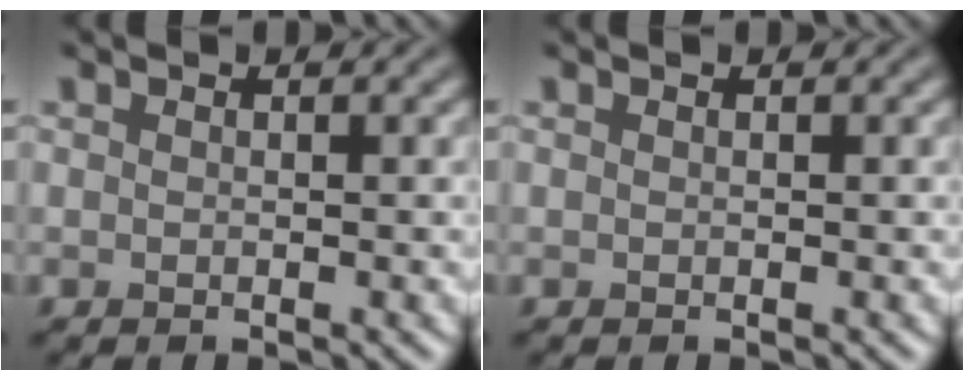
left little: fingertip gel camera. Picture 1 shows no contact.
{"total": 0.0}